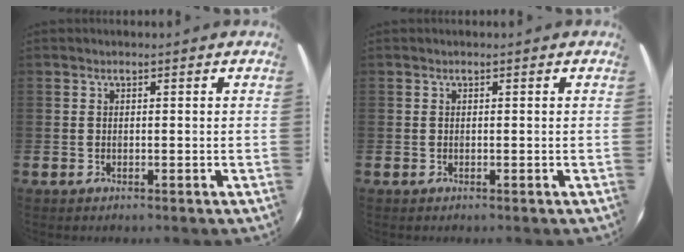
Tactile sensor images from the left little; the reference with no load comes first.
{"total": 0.0}